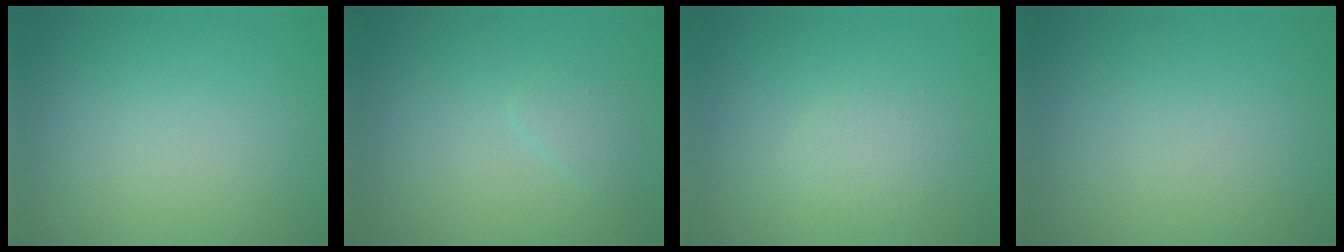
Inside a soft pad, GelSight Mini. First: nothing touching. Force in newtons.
{"total": 1.1, "press": 1.1, "slide": 0.1}
{"total": 1.6, "press": 1.6, "slide": 0.1}
{"total": 0.0}